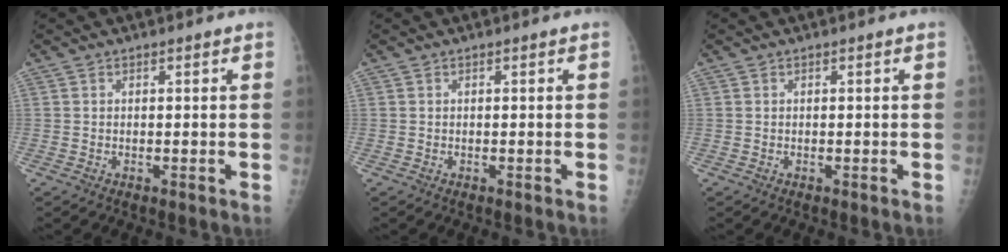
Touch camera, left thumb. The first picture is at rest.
{"total": 0.0}
{"total": 0.0}